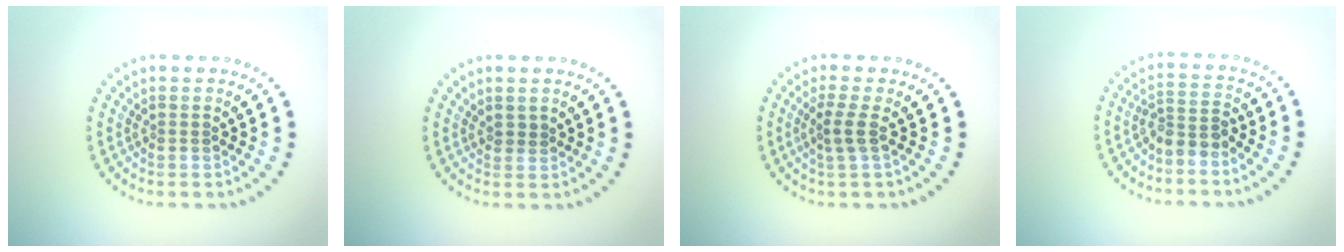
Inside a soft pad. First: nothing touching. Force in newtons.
{"total": 0.6, "press": 0.4, "slide": 0.5}
{"total": 2.0, "press": 1.4, "slide": 1.4}
{"total": 2.3, "press": 1.8, "slide": 1.4}